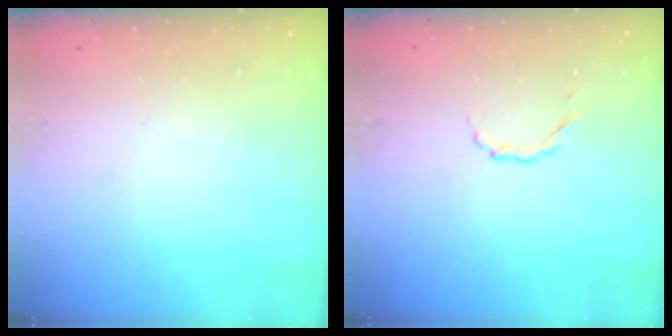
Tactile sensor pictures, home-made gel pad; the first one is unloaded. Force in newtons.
{"total": 2.5, "press": 2.4, "slide": 0.6}